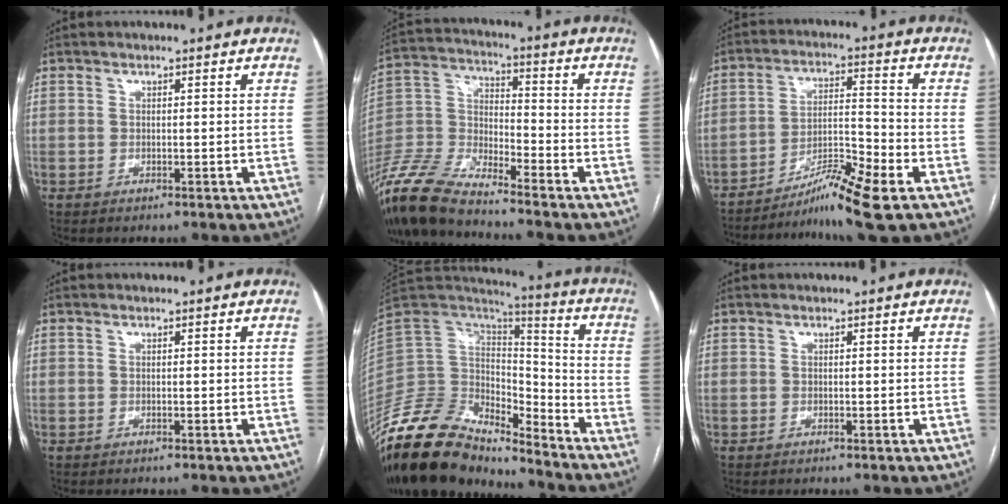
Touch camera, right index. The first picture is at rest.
{"total": 13.0, "force": [-11.8, 1.8, 5.1], "torque": [-0.113, 0.001, -0.236]}
{"total": 10.5, "force": [-7.0, -0.4, 7.8], "torque": [-0.142, -0.012, -0.118]}
{"total": 0.0}
{"total": 21.0, "force": [-17.8, 7.5, 8.2], "torque": [-0.170, 0.032, -0.318]}
{"total": 0.0}